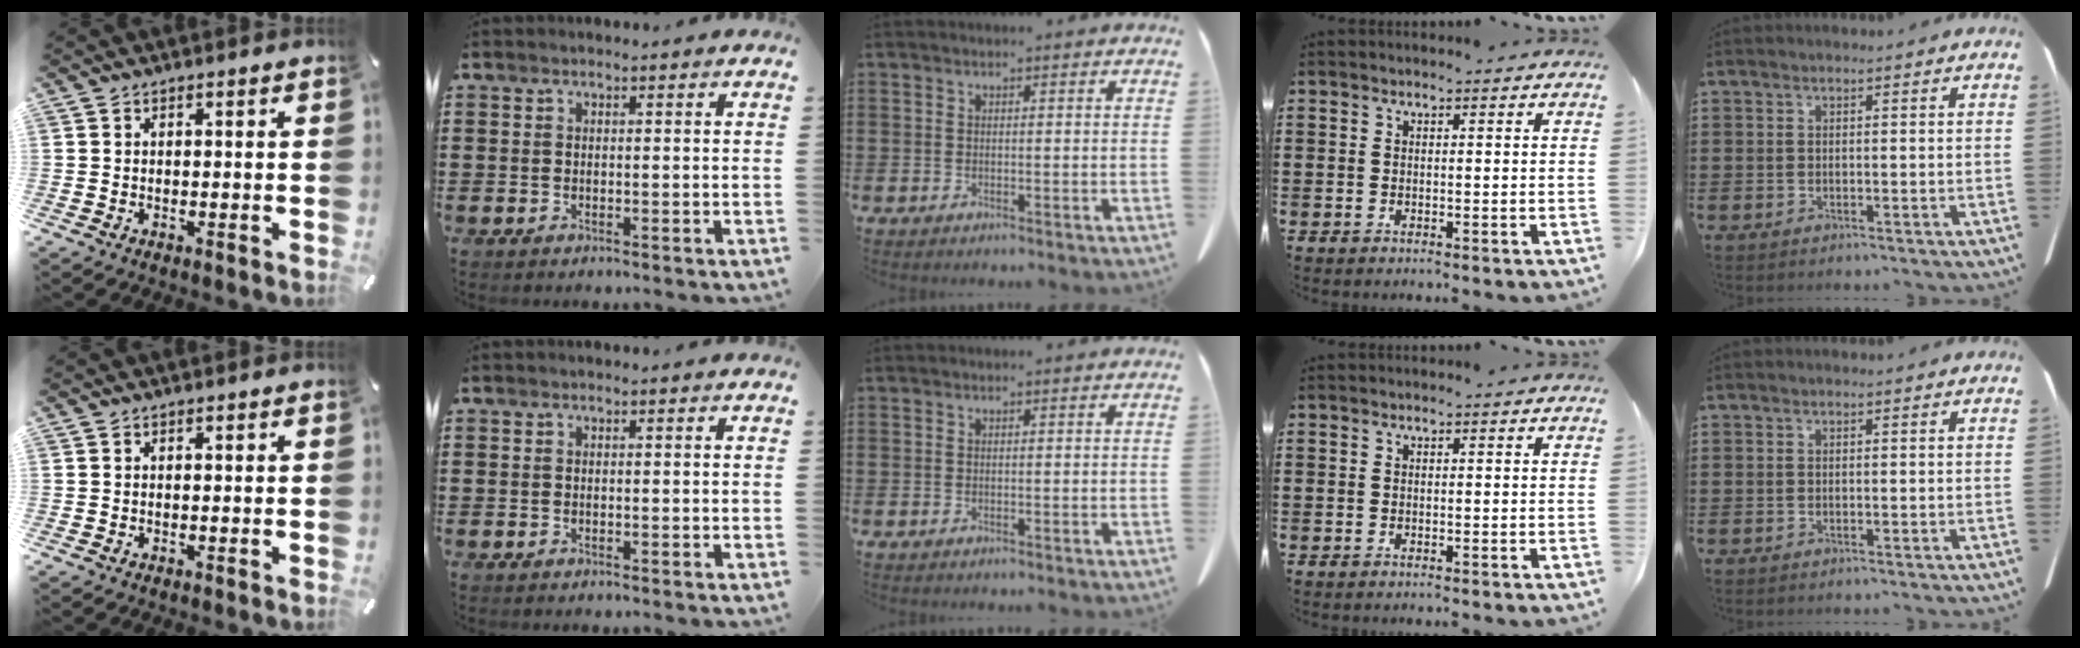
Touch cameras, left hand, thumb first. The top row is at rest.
{}